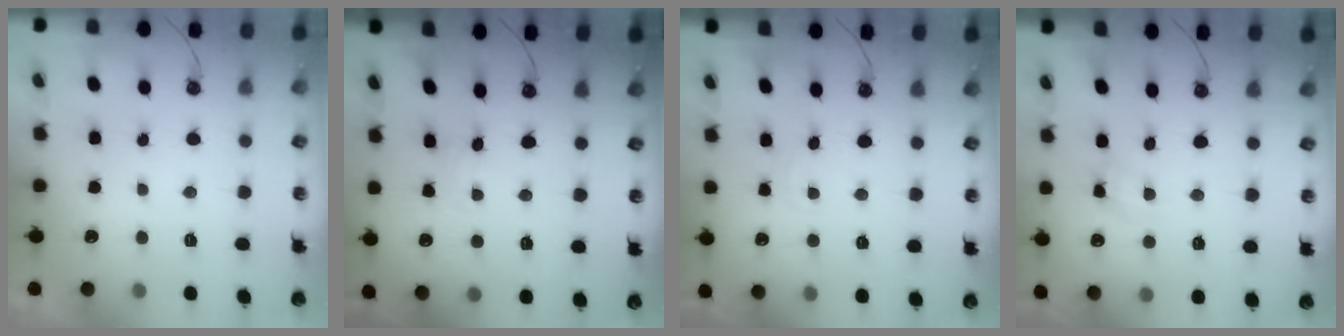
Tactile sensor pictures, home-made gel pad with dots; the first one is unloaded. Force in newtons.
{"total": 2.0, "press": 2.0, "slide": 0.2}
{"total": 2.7, "press": 2.7, "slide": 0.4}
{"total": 4.3, "press": 4.3, "slide": 0.6}